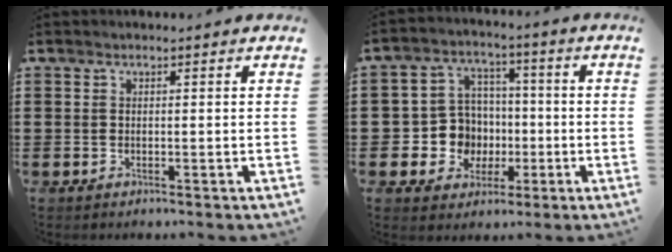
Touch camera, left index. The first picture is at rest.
{"total": 8.4, "force": [-1.1, 8.0, 2.4], "torque": [-0.079, 0.016, -0.013]}